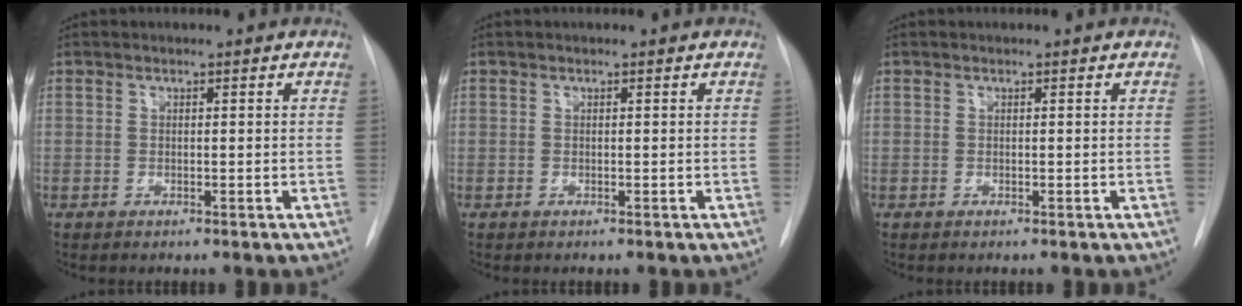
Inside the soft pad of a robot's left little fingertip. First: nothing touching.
{"total": 0.0}
{"total": 0.0}